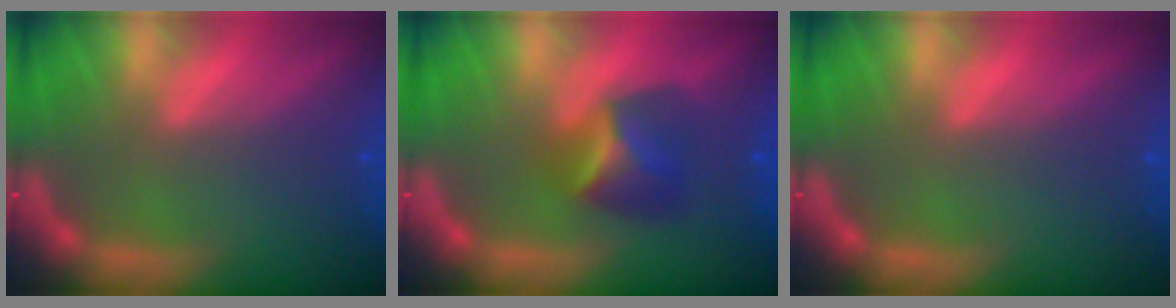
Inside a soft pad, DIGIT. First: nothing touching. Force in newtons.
{"total": 4.0}
{"total": 0.0}